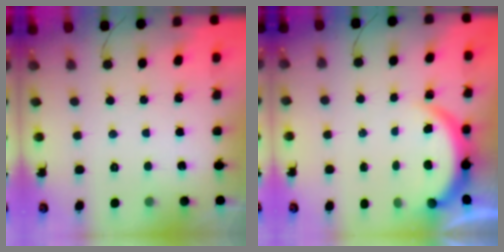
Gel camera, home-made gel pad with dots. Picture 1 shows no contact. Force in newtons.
{"total": 4.0, "press": 3.9, "slide": 0.3}